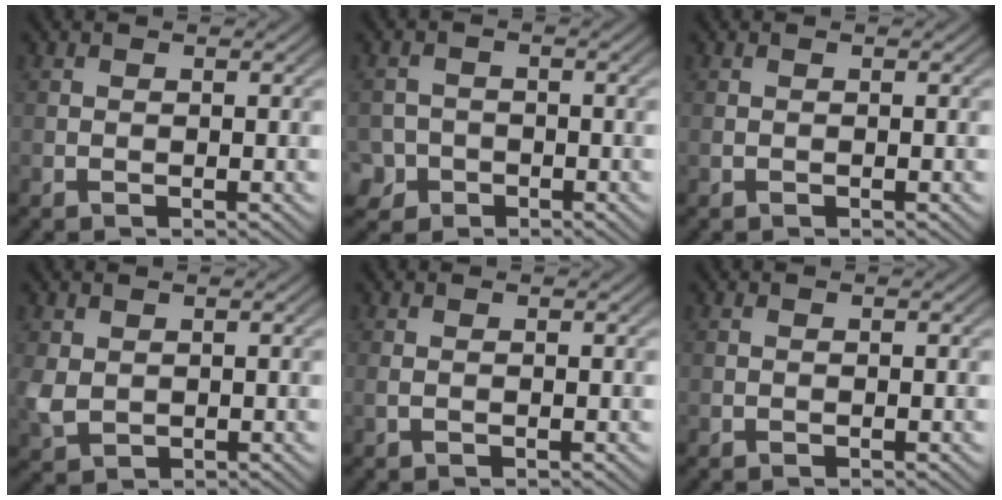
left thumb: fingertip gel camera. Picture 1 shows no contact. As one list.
[{"total": 3.5, "force": [-1.8, 2.9, 0.8], "torque": [-0.012, -0.003, -0.041]}, {"total": 0.0}, {"total": 2.9, "force": [0.5, 2.2, 1.7], "torque": [-0.054, -0.003, 0.014]}, {"total": 0.7, "force": [0.1, 0.2, 0.6], "torque": [-0.017, 0.001, 0.000]}, {"total": 0.0}]